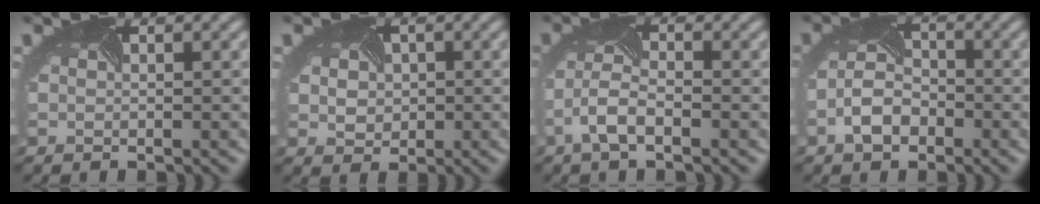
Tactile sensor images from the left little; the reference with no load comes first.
{"total": 2.9, "force": [0.8, 2.5, 1.4], "torque": [-0.022, 0.013, 0.004]}
{"total": 3.3, "force": [-2.0, 1.0, 2.5], "torque": [-0.064, 0.001, -0.041]}
{"total": 3.5, "force": [-1.9, 2.1, 2.0], "torque": [-0.045, -0.002, -0.039]}